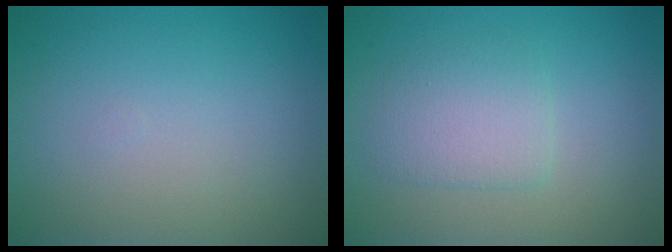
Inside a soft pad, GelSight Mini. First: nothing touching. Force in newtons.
{"total": 2.6, "press": 2.6, "slide": 0.2}